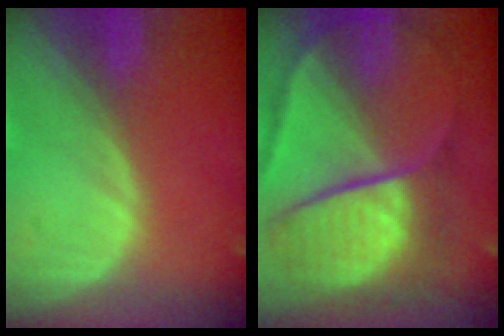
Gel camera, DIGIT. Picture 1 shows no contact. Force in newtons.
{"total": 10.8, "press": 10.7, "slide": 1.0}